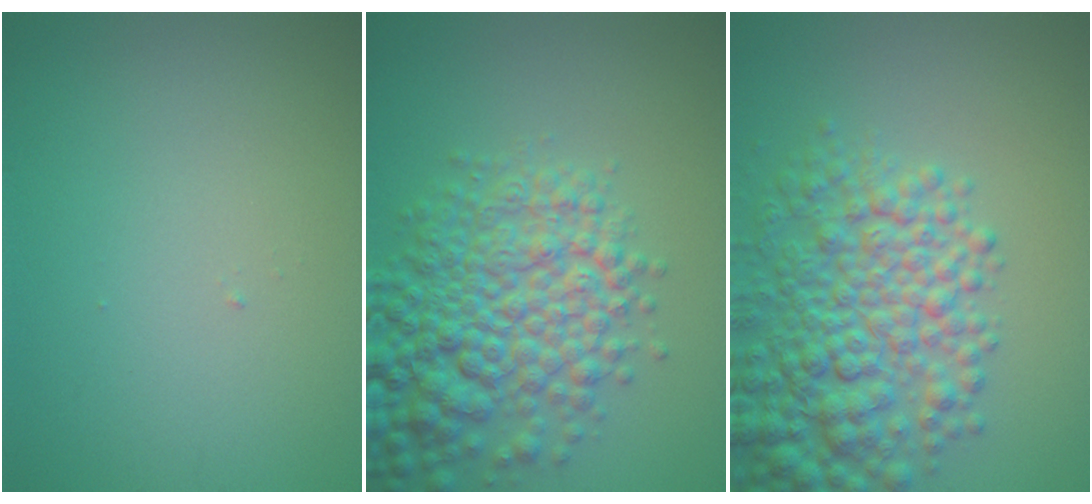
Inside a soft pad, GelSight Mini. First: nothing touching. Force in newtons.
{"total": 8.1, "press": 8.1, "slide": 0.3}
{"total": 8.0, "press": 8.0, "slide": 0.2}